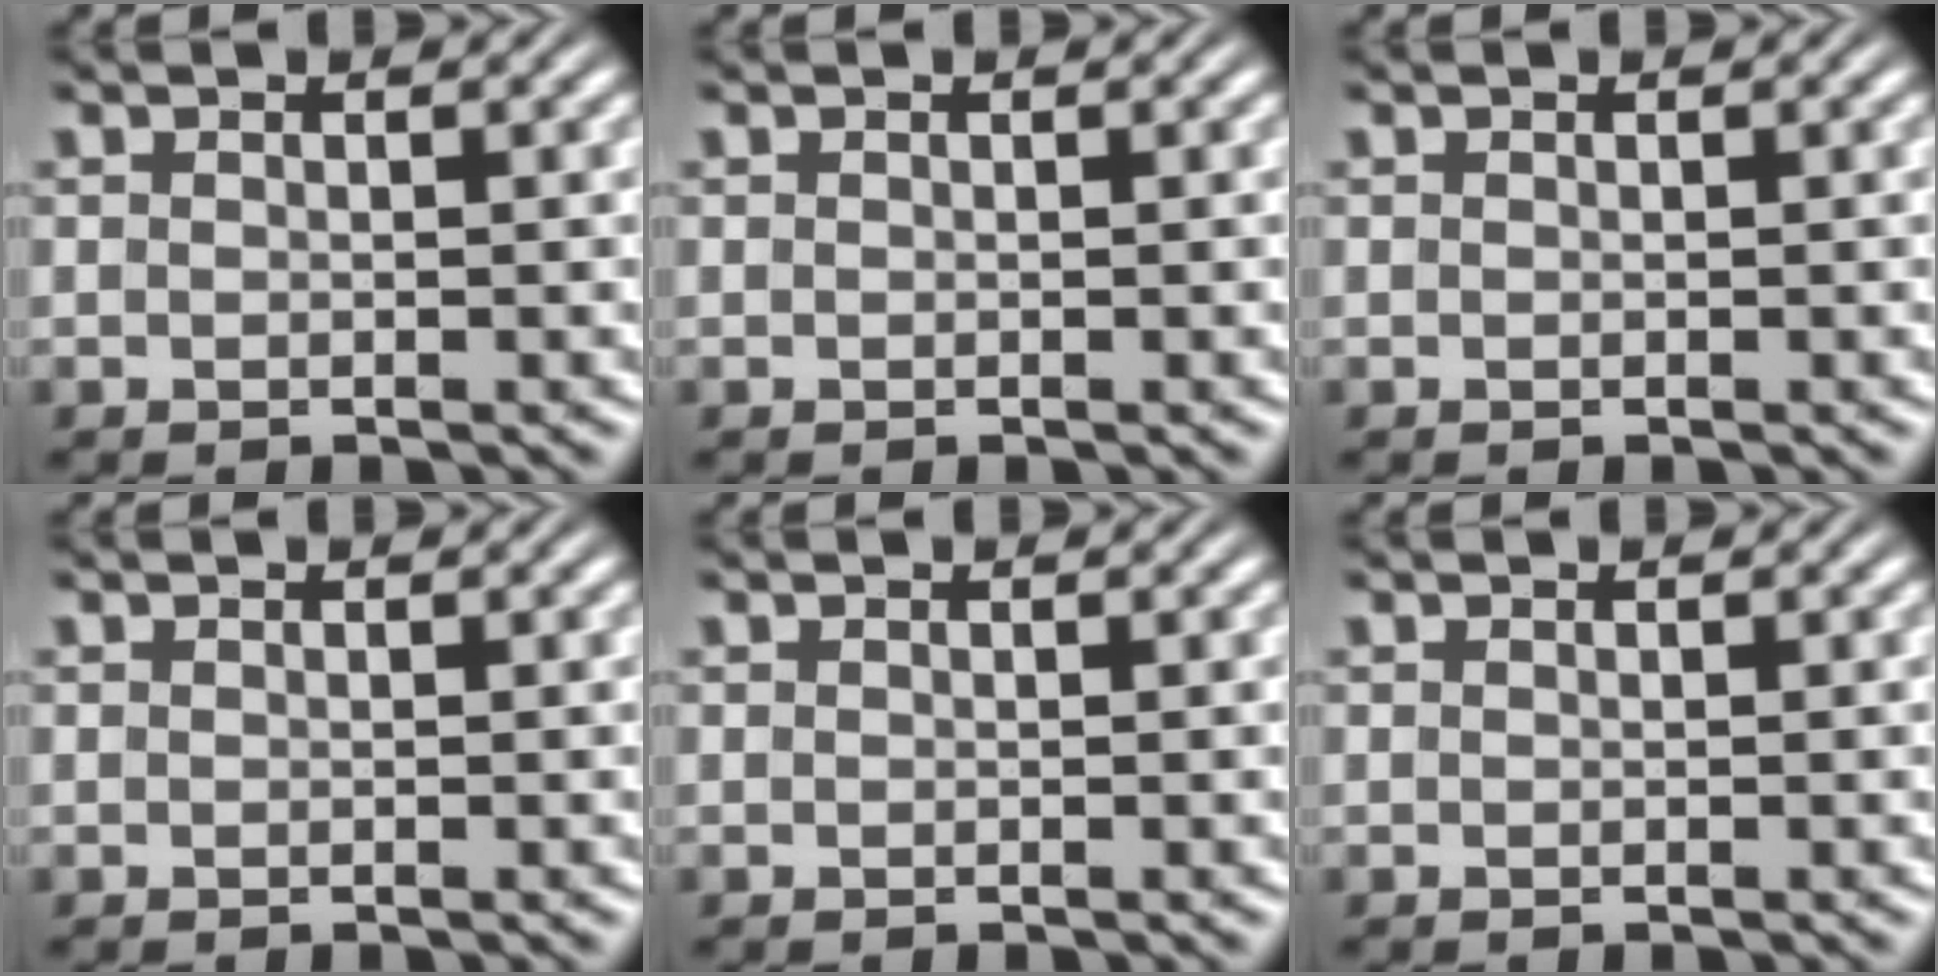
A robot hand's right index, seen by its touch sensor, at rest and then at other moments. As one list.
[{"total": 0.0}, {"total": 0.0}, {"total": 0.0}, {"total": 0.0}, {"total": 0.0}]